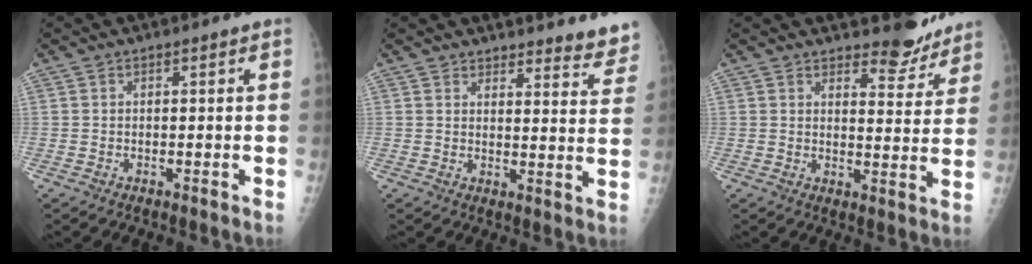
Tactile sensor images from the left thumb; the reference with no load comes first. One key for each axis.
{"total": 8.5, "fx": 8.0, "fy": 2.4, "fz": 1.4, "tx": 0.023, "ty": -0.058, "tz": 0.077}
{"total": 7.0, "fx": 6.5, "fy": 2.4, "fz": 1.4, "tx": 0.008, "ty": -0.059, "tz": 0.082}